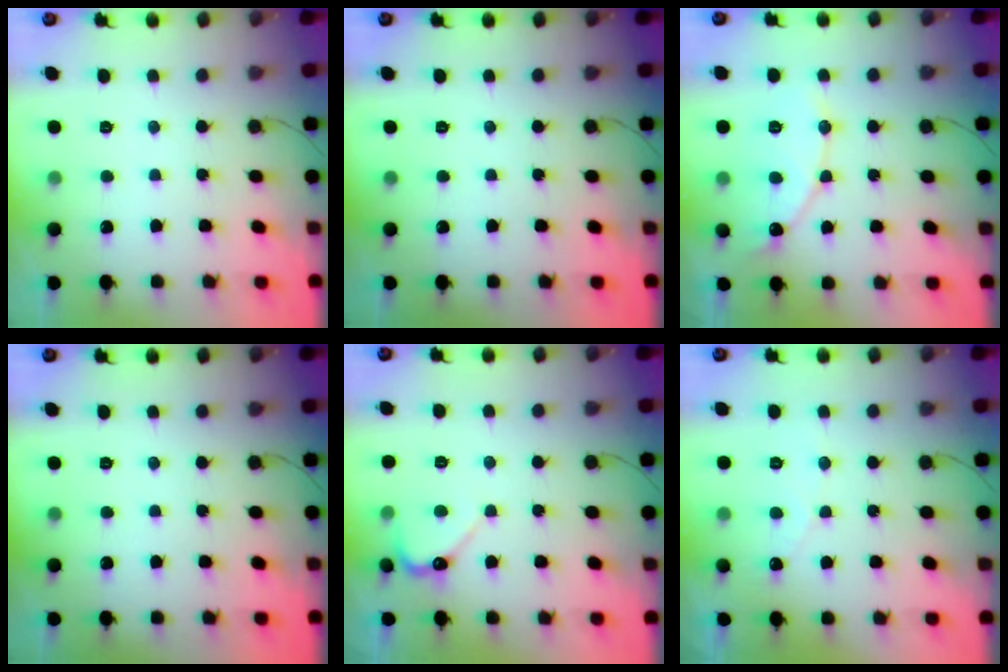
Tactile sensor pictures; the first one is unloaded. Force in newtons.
{"total": 0.0}
{"total": 9.9, "press": 9.9, "slide": 0.8}
{"total": 0.0}
{"total": 4.2, "press": 4.2, "slide": 0.4}
{"total": 2.7, "press": 2.7, "slide": 0.1}